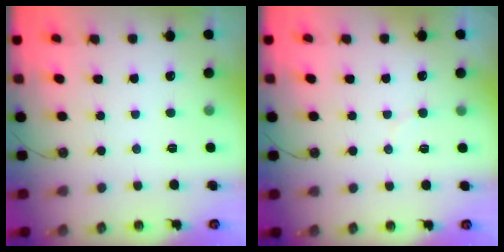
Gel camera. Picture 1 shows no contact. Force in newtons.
{"total": 4.4, "press": 4.2, "slide": 1.2}